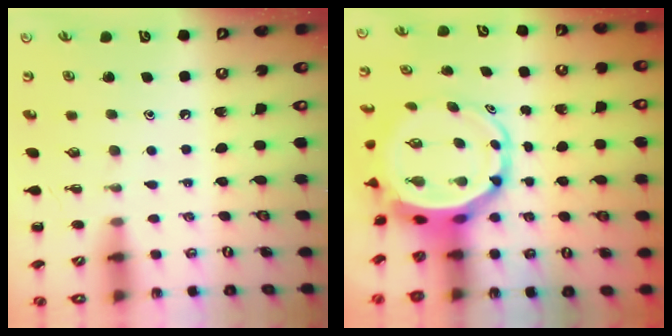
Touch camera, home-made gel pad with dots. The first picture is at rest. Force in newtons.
{"total": 7.8, "press": 7.5, "slide": 2.0}